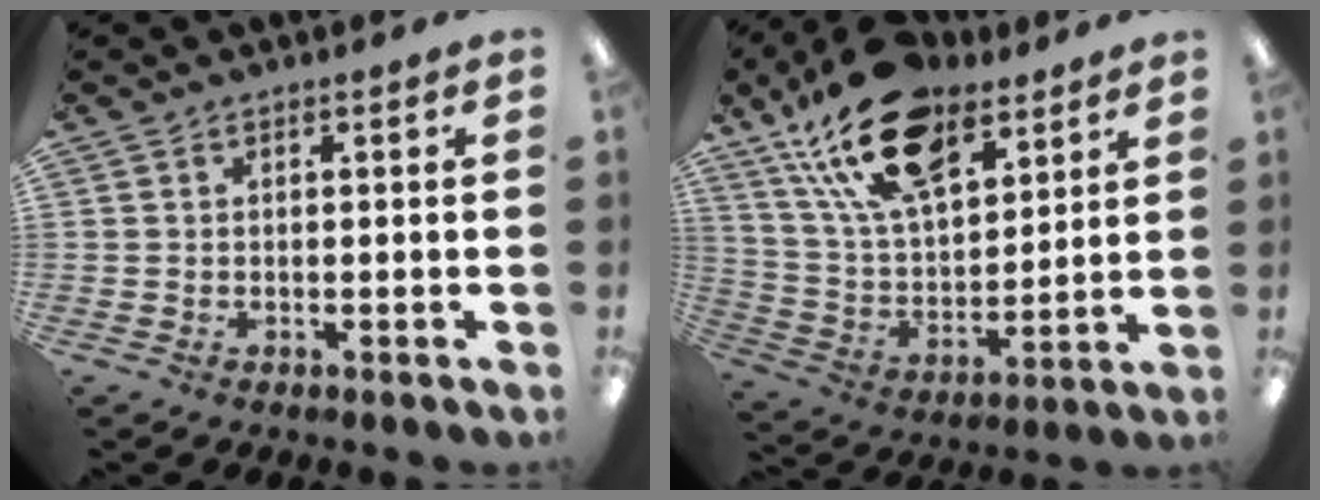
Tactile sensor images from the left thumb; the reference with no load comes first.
{"total": 20.9, "force": [13.4, 10.5, 12.2], "torque": [-0.232, -0.058, 0.241]}